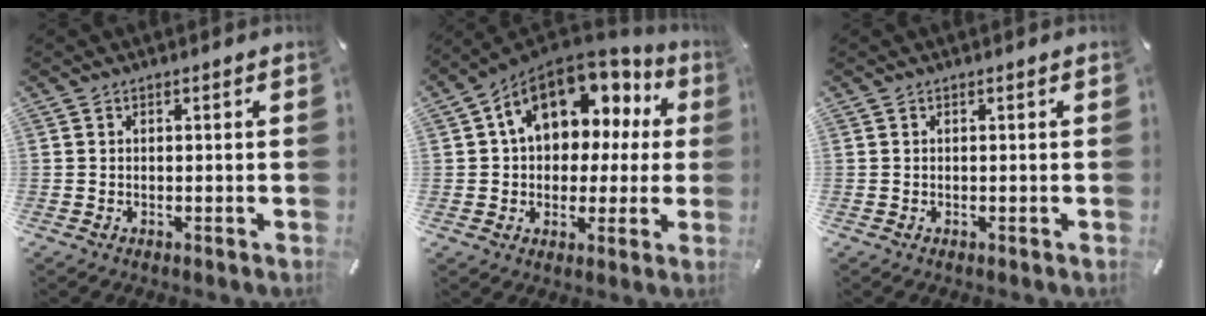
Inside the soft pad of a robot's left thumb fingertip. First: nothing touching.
{"total": 15.0, "force": [6.1, 10.3, 9.0], "torque": [-0.151, -0.028, 0.114]}
{"total": 0.0}